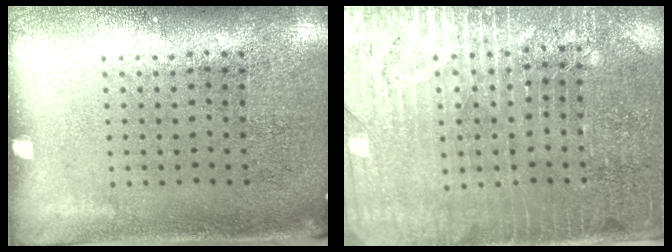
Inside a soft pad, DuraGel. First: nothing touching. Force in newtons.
{"total": 3.3, "press": 3.0, "slide": 1.3}